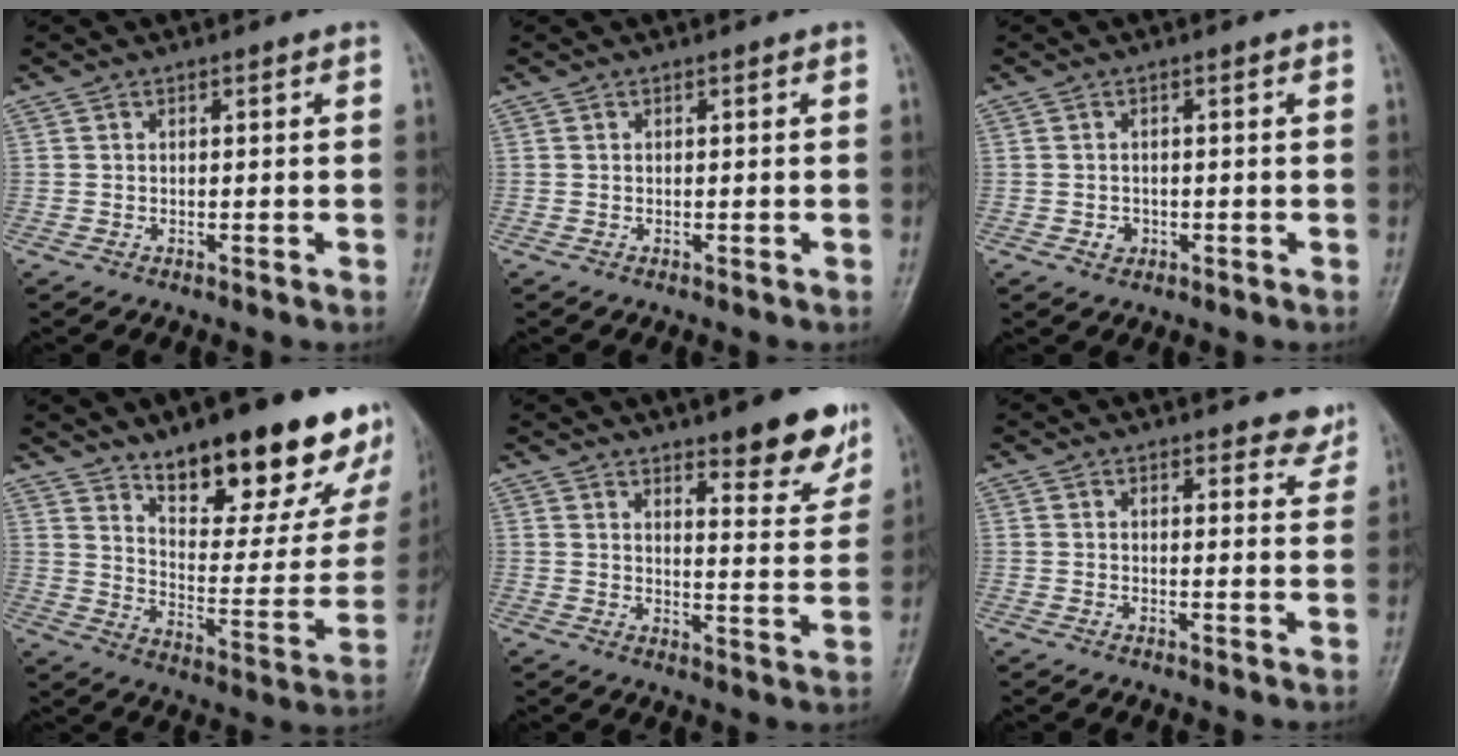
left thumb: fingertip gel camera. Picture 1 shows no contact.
{"total": 0.0}
{"total": 1.5, "force": [-0.5, 1.3, 0.5], "torque": [-0.001, 0.004, -0.004]}
{"total": 24.9, "force": [17.5, 8.7, 15.4], "torque": [-0.166, -0.103, 0.256]}
{"total": 11.1, "force": [7.9, 2.9, 7.4], "torque": [-0.062, -0.052, 0.109]}
{"total": 4.4, "force": [3.9, 1.7, 1.2], "torque": [0.013, -0.025, 0.038]}